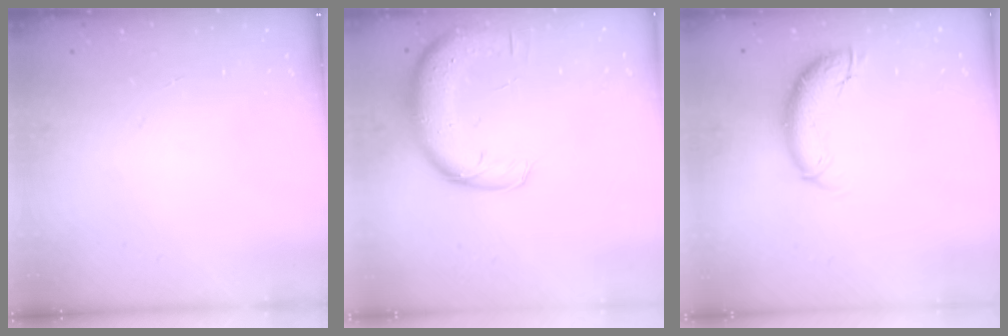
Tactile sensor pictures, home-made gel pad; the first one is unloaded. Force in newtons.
{"total": 13.2, "press": 12.8, "slide": 3.0}
{"total": 9.6, "press": 9.6, "slide": 0.5}